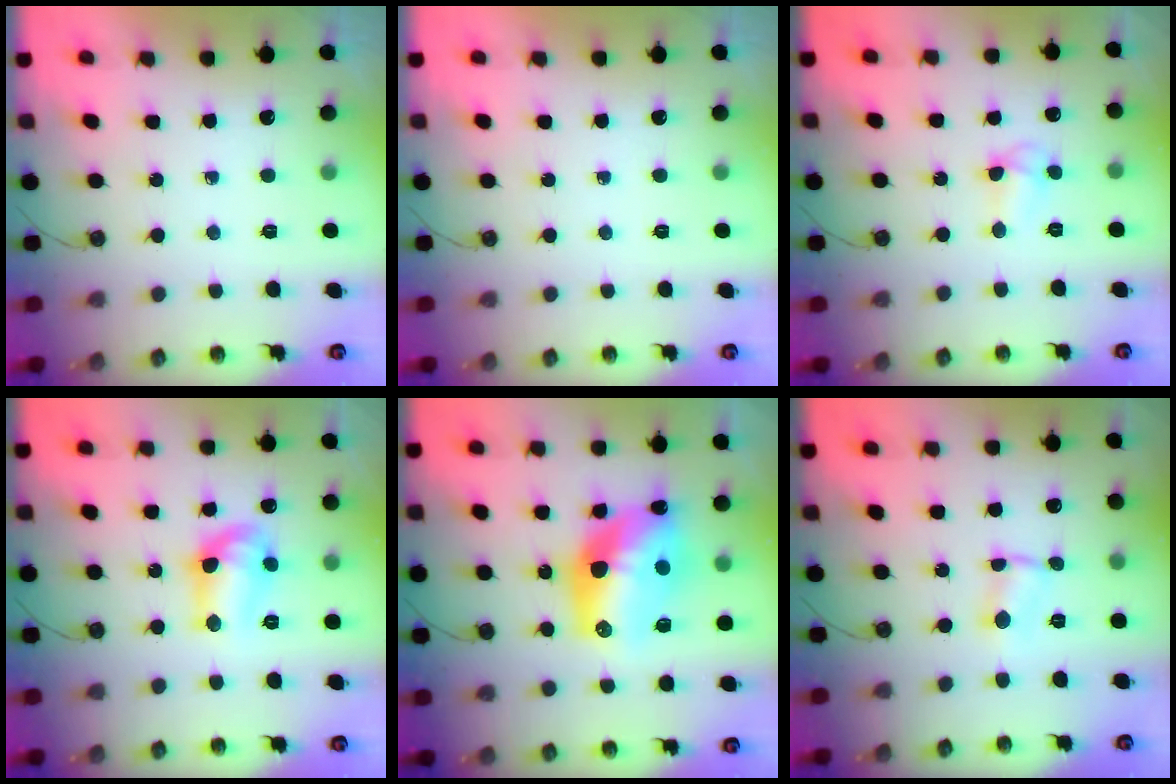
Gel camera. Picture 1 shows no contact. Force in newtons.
{"total": 0.0}
{"total": 3.7, "press": 3.7, "slide": 0.3}
{"total": 11.3, "press": 11.0, "slide": 2.1}
{"total": 17.4, "press": 16.9, "slide": 4.1}
{"total": 1.5, "press": 1.5, "slide": 0.2}